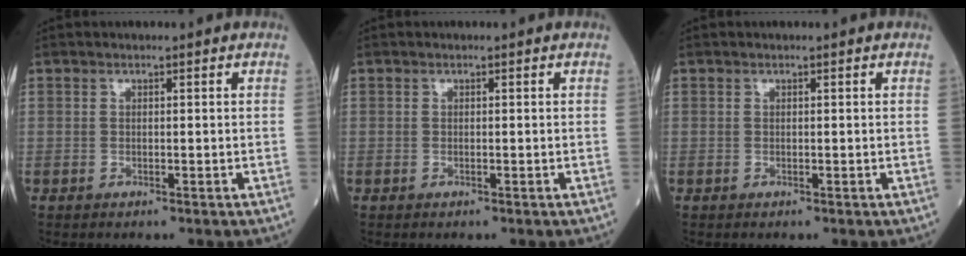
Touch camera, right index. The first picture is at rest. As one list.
[{"total": 0.0}, {"total": 0.0}]